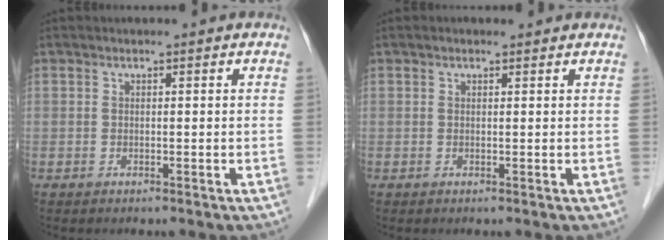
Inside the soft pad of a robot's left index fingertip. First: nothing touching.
{"total": 0.6, "force": [0.5, 0.3, 0.1], "torque": [-0.012, 0.001, 0.006]}